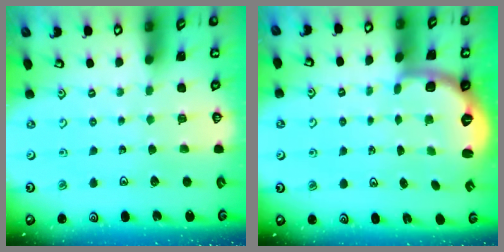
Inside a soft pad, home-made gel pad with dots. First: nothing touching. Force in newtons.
{"total": 2.6, "press": 1.6, "slide": 2.1}